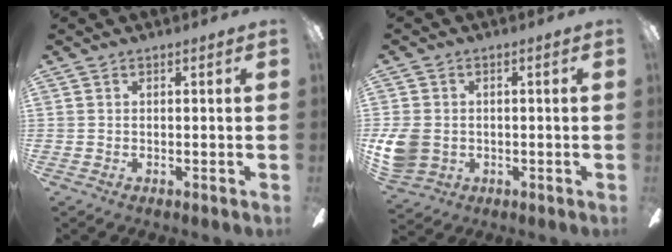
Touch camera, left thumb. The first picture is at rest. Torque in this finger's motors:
{"motor_torque": [-0.10, 0.86, 0.36, -0.47, 0.03]}